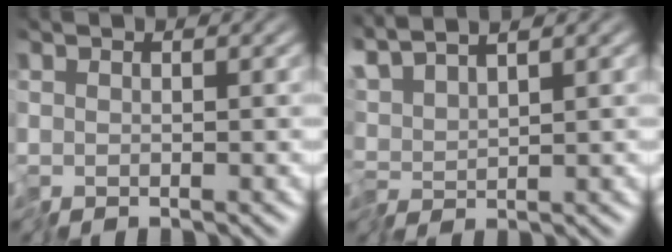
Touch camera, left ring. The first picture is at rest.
{"total": 3.4, "force": [2.8, 0.1, 1.9], "torque": [-0.053, 0.015, 0.052]}